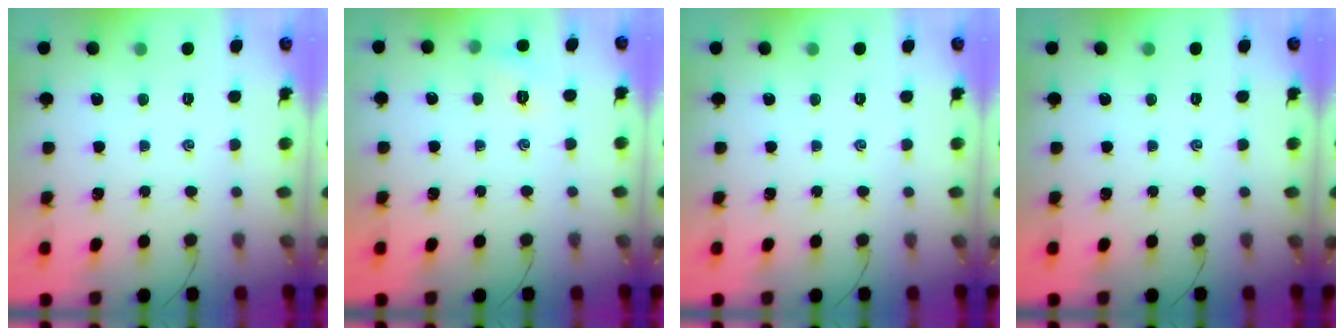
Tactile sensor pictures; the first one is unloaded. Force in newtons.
{"total": 6.2, "press": 6.0, "slide": 1.5}
{"total": 0.0}
{"total": 0.0}